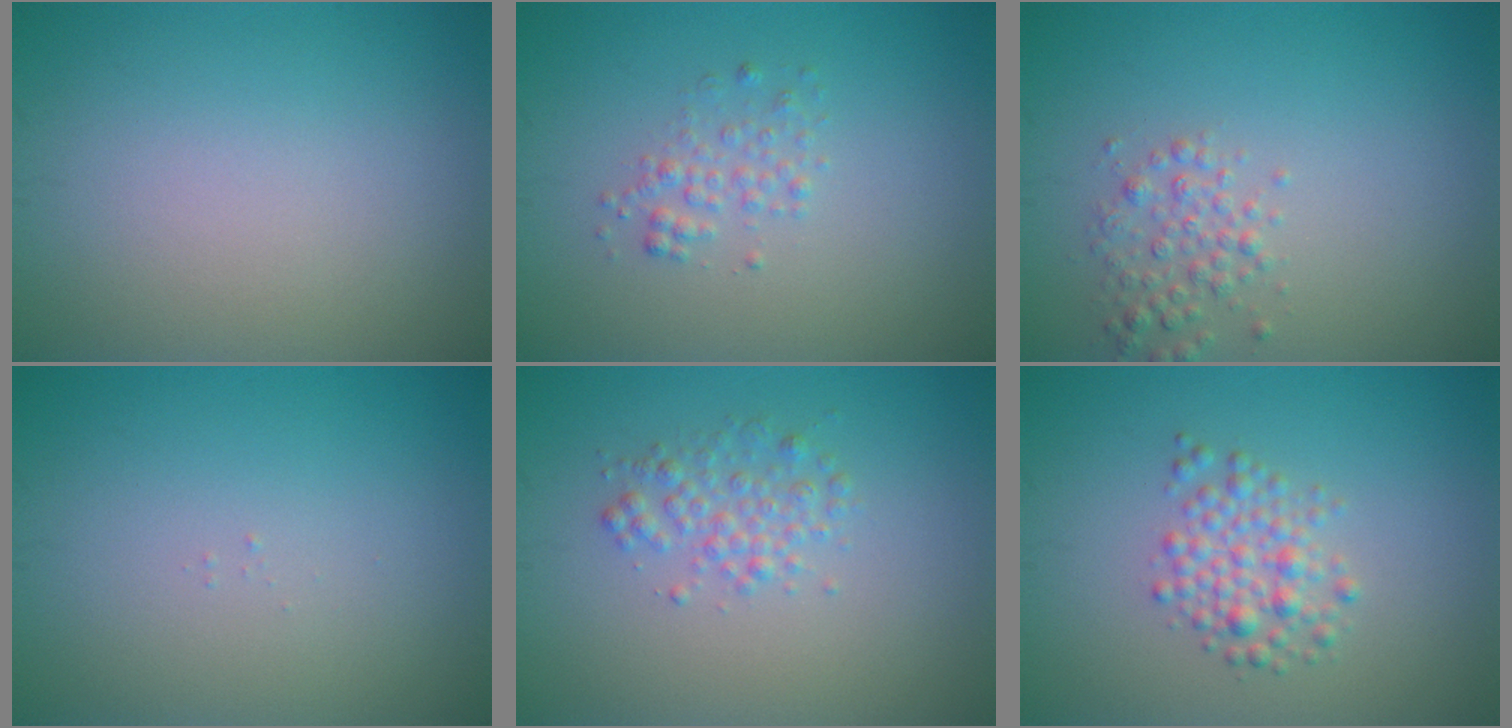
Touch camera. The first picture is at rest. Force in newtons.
{"total": 1.5, "press": 1.5, "slide": 0.0}
{"total": 2.1, "press": 2.1, "slide": 0.0}
{"total": 0.0}
{"total": 2.0, "press": 2.0, "slide": 0.0}
{"total": 2.8, "press": 2.8, "slide": 0.1}